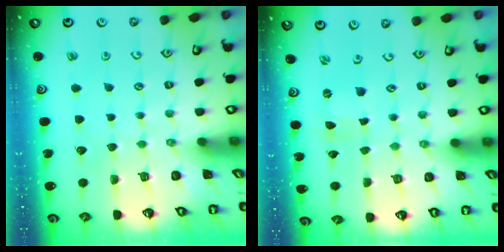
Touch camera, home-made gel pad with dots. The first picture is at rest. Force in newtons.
{"total": 0.0}